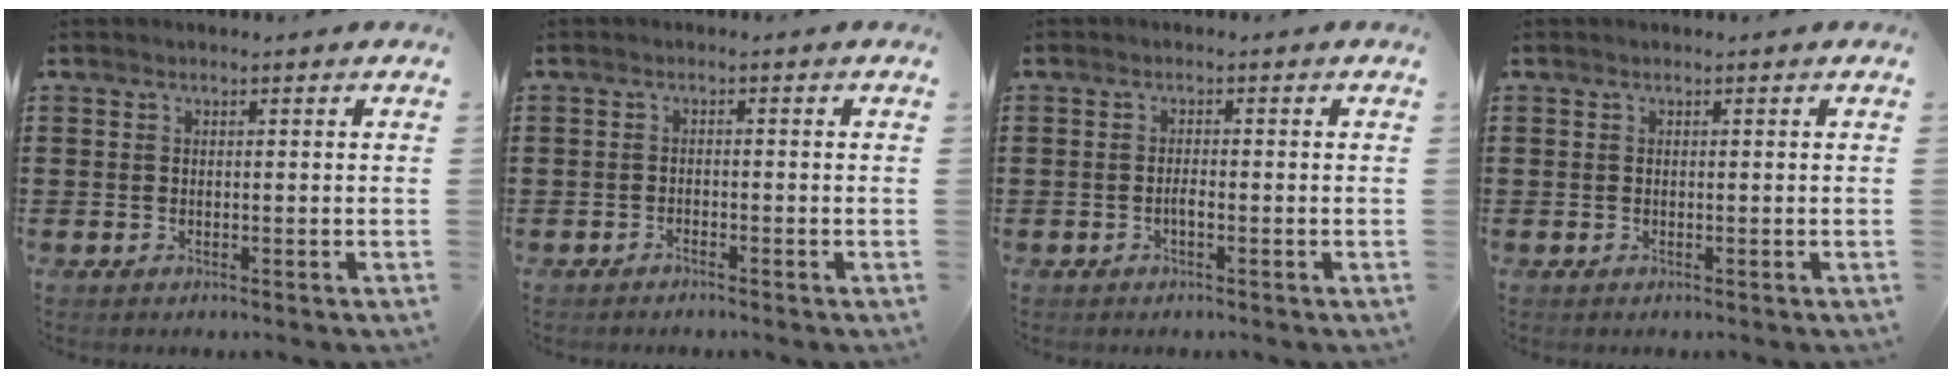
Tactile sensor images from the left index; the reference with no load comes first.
{"total": 1.2, "force": [-1.2, 0.1, 0.0], "torque": [-0.004, 0.002, -0.025]}
{"total": 1.1, "force": [-0.5, 0.2, 1.0], "torque": [-0.020, -0.003, -0.009]}
{"total": 0.0}